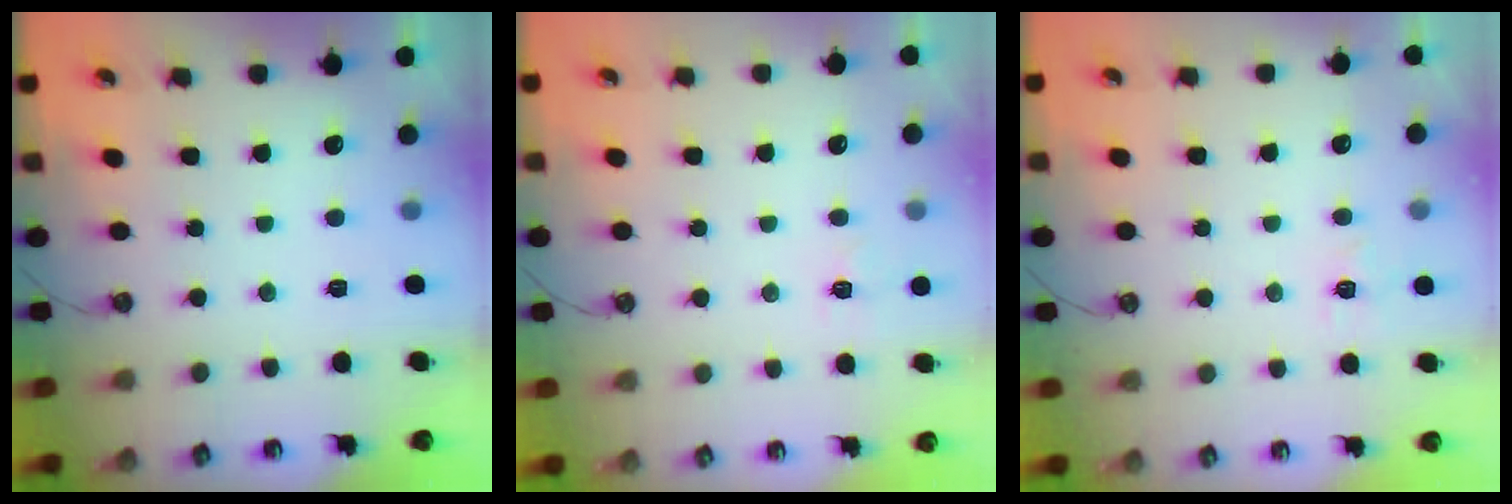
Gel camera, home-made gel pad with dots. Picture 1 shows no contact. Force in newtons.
{"total": 5.8, "press": 5.8, "slide": 0.7}
{"total": 6.5, "press": 6.5, "slide": 0.6}